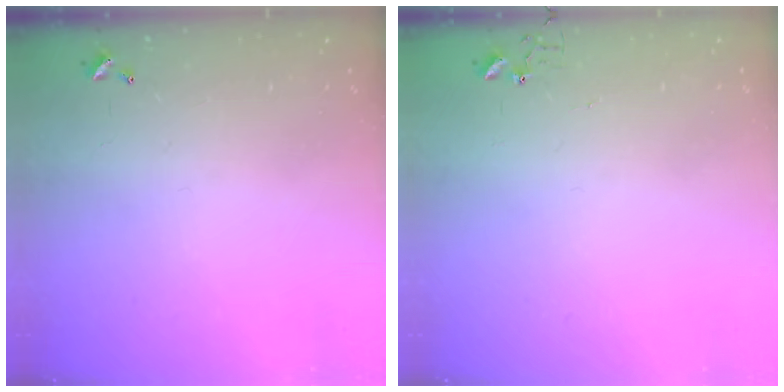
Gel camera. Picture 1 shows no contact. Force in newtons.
{"total": 5.0, "press": 5.0, "slide": 0.3}